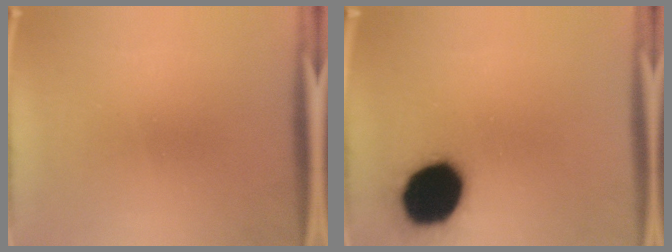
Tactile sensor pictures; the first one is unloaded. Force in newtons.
{"total": 19.1}